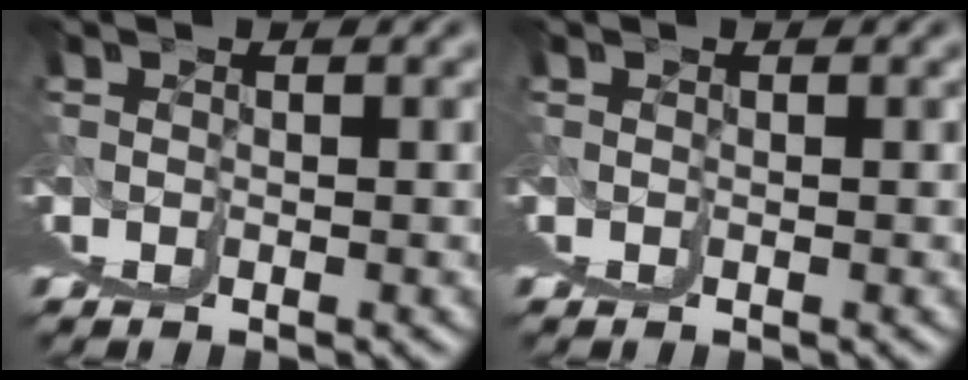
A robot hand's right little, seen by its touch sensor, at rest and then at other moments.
{"total": 0.0}